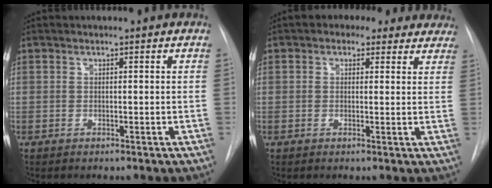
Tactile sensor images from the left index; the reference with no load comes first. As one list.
[{"total": 7.6, "force": [5.7, 4.3, 2.5], "torque": [-0.007, 0.023, 0.056]}]